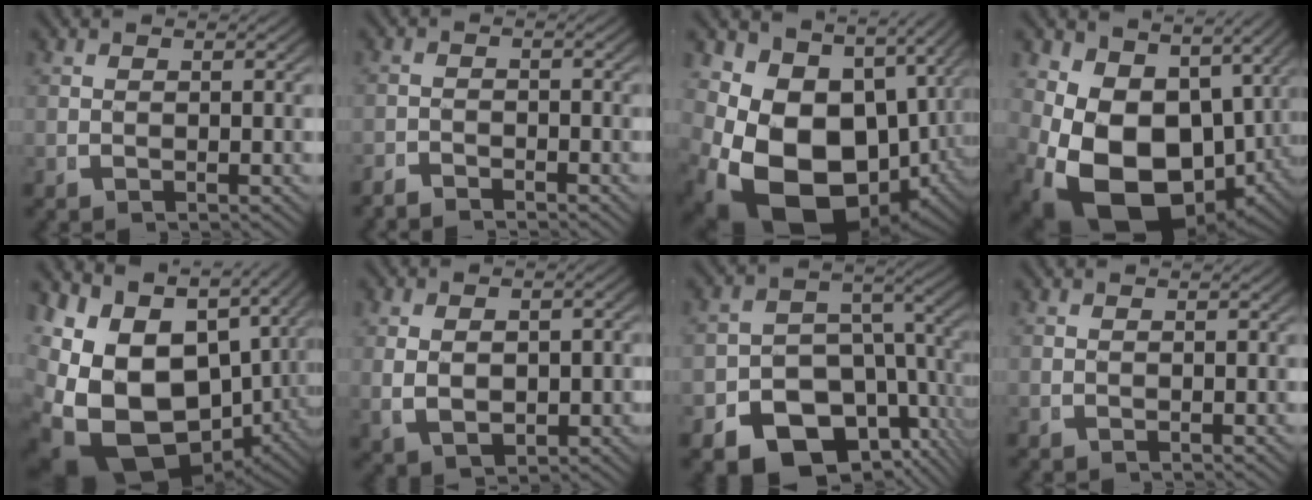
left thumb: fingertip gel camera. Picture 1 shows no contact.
{"total": 2.0, "force": [-1.9, 0.4, 0.0], "torque": [0.007, -0.007, -0.040]}
{"total": 17.5, "force": [-1.9, 12.2, 12.5], "torque": [-0.259, -0.074, 0.001]}
{"total": 15.0, "force": [-2.5, 10.5, 10.4], "torque": [-0.225, -0.073, -0.009]}
{"total": 20.4, "force": [-1.3, 14.5, 14.3], "torque": [-0.302, -0.062, 0.009]}
{"total": 4.5, "force": [-0.3, 3.1, 3.3], "torque": [-0.071, -0.018, 0.014]}
{"total": 13.5, "force": [-6.7, 9.4, 7.0], "torque": [-0.118, -0.042, -0.102]}
{"total": 0.0}